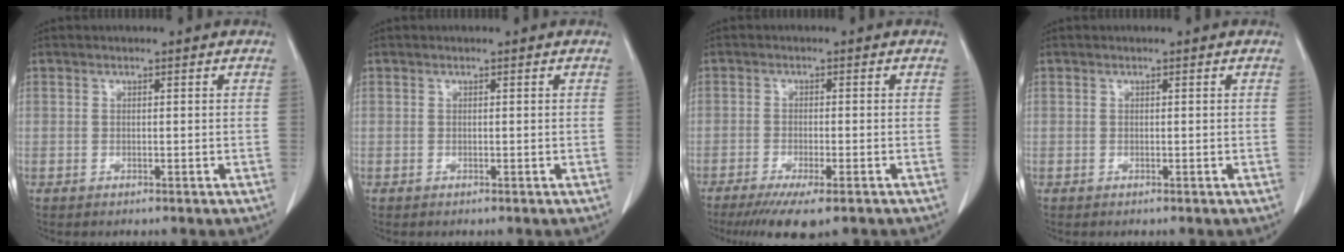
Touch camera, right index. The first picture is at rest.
{"total": 0.0}
{"total": 8.0, "force": [-5.8, 1.0, 5.5], "torque": [-0.080, -0.020, -0.088]}
{"total": 0.0}